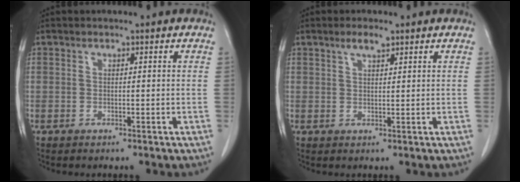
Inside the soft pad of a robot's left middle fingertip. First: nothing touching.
{"total": 2.2, "force": [1.6, 0.5, 1.5], "torque": [-0.032, 0.002, 0.030]}